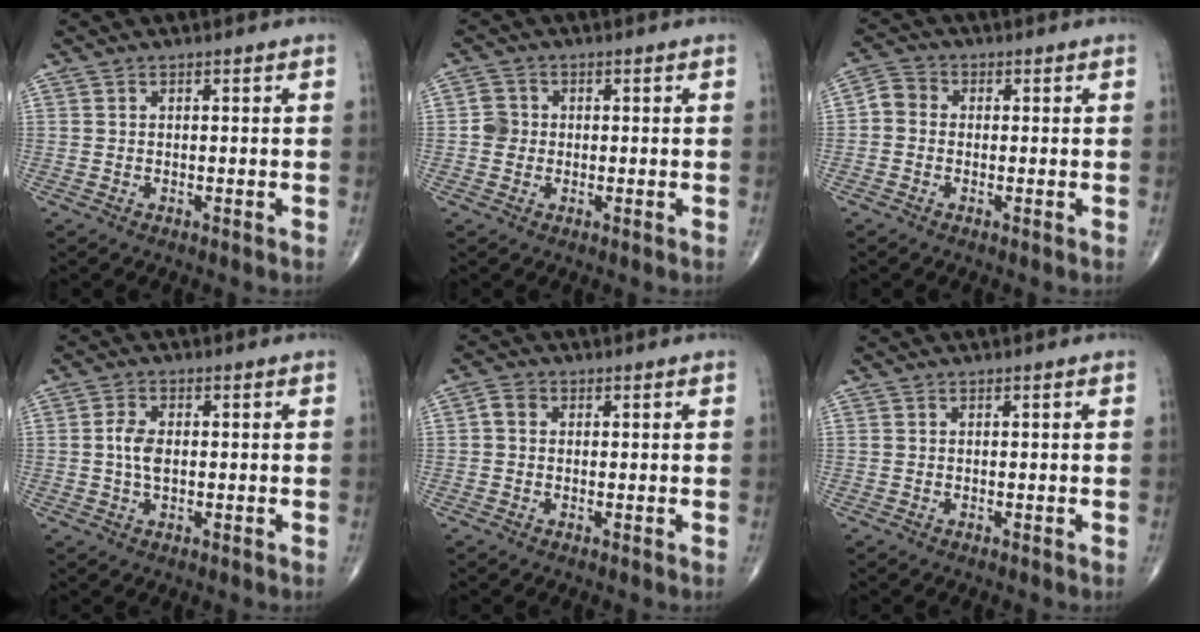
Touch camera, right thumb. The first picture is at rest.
{"total": 3.0, "force": [-0.2, 2.8, 1.0], "torque": [-0.003, 0.006, -0.009]}
{"total": 3.7, "force": [-0.4, 3.2, 1.7], "torque": [-0.022, 0.010, -0.021]}
{"total": 4.1, "force": [0.0, 2.3, 3.4], "torque": [-0.072, 0.003, -0.003]}
{"total": 2.7, "force": [0.2, 2.3, 1.4], "torque": [-0.018, 0.009, -0.002]}
{"total": 0.0}